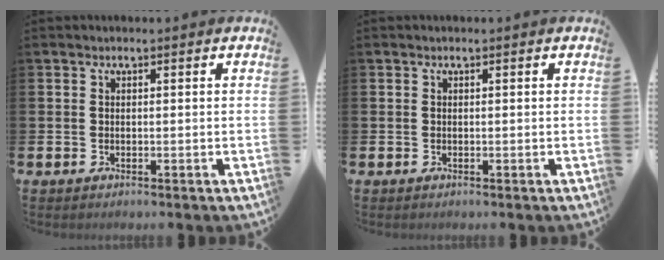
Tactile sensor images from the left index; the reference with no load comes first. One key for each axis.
{"total": 0.0}